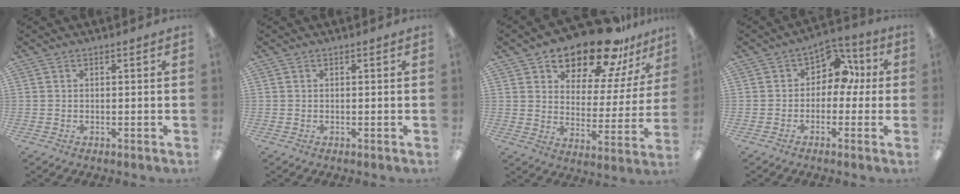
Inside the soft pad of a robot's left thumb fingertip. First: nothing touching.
{"total": 0.0}
{"total": 17.3, "force": [15.1, 6.1, 6.1], "torque": [-0.104, -0.118, 0.263]}
{"total": 8.3, "force": [2.1, 6.2, 5.0], "torque": [-0.068, -0.002, 0.033]}